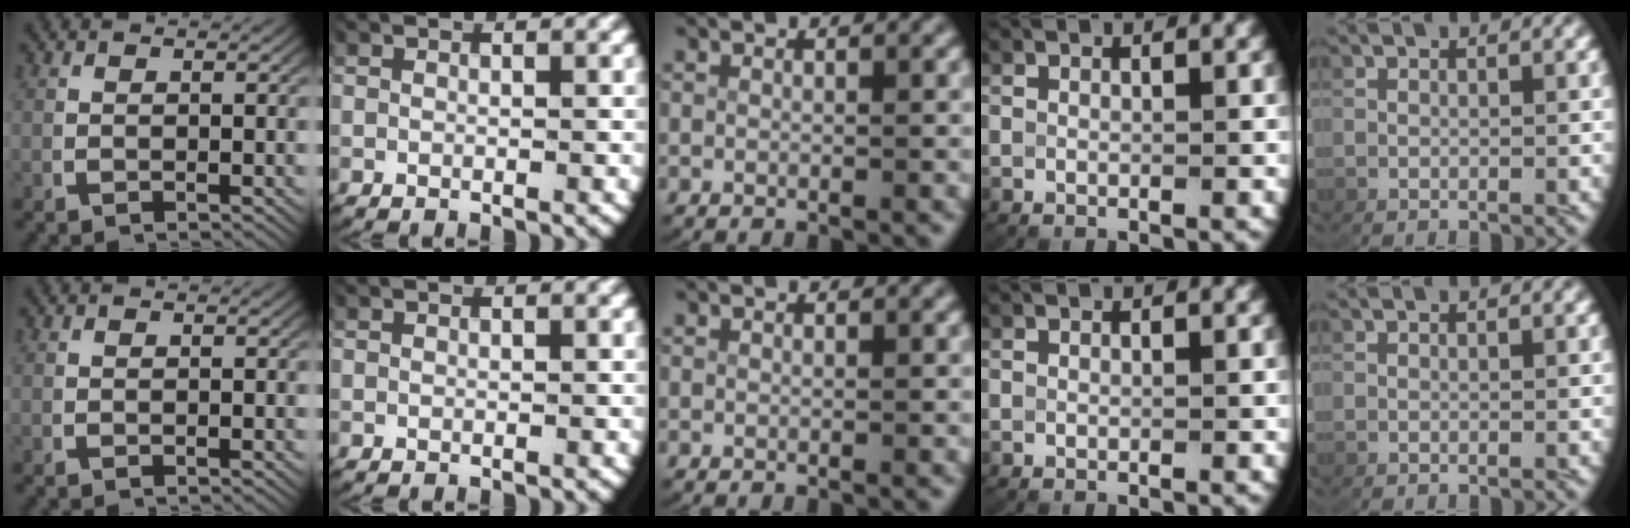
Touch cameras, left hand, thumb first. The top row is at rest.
{}